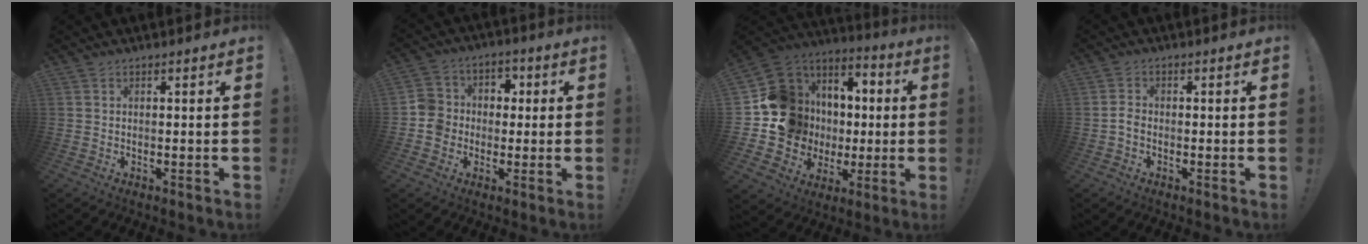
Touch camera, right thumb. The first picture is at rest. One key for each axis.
{"total": 9.4, "fx": -1.9, "fy": 9.0, "fz": 2.1, "tx": -0.017, "ty": 0.025, "tz": -0.031}
{"total": 16.5, "fx": 0.8, "fy": 15.6, "fz": 5.3, "tx": -0.077, "ty": 0.000, "tz": 0.065}
{"total": 2.3, "fx": -0.8, "fy": 1.5, "fz": 1.5, "tx": -0.031, "ty": 0.010, "tz": -0.012}